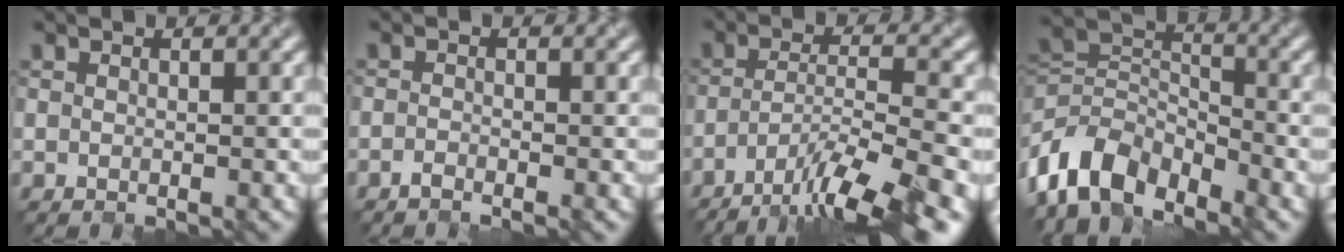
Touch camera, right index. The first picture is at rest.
{"total": 0.9, "force": [-0.9, 0.1, 0.3], "torque": [-0.007, -0.002, -0.018]}
{"total": 9.7, "force": [-6.4, 1.8, 7.0], "torque": [-0.104, -0.001, -0.110]}
{"total": 7.3, "force": [-5.0, 3.9, 3.5], "torque": [-0.065, -0.002, -0.109]}